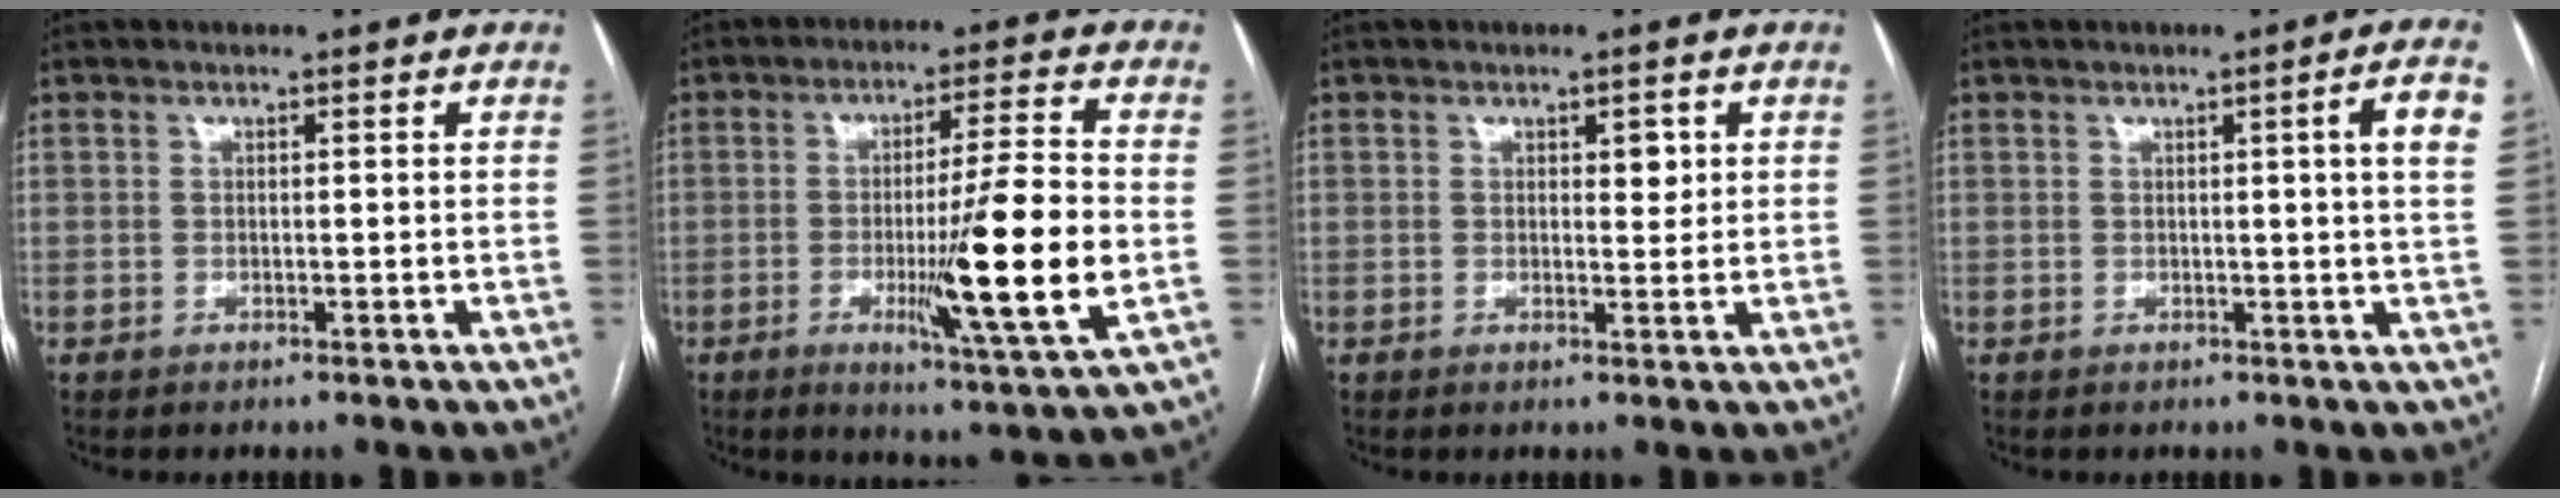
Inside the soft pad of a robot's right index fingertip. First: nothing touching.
{"total": 14.9, "force": [-2.7, -0.4, 14.6], "torque": [-0.233, -0.024, -0.047]}
{"total": 2.2, "force": [0.9, 1.1, 1.8], "torque": [-0.022, -0.001, 0.012]}
{"total": 4.5, "force": [1.1, -0.8, 4.3], "torque": [-0.052, -0.002, 0.012]}